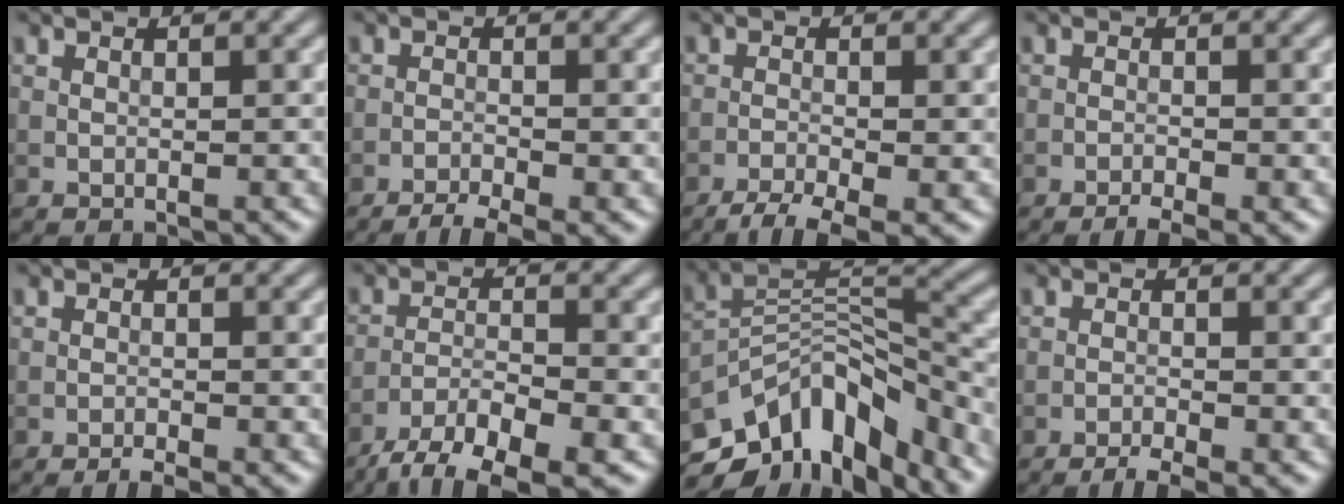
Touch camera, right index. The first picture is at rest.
{"total": 2.8, "force": [-2.1, 0.5, 1.9], "torque": [-0.038, 0.001, -0.040]}
{"total": 3.7, "force": [-2.6, 0.7, 2.5], "torque": [-0.050, -0.005, -0.053]}
{"total": 2.0, "force": [-1.4, 0.4, 1.5], "torque": [-0.028, 0.002, -0.025]}
{"total": 1.7, "force": [-1.1, 0.3, 1.3], "torque": [-0.022, 0.002, -0.019]}
{"total": 7.0, "force": [-5.2, 1.8, 4.3], "torque": [-0.071, -0.003, -0.091]}
{"total": 10.7, "force": [-7.6, 4.9, 5.8], "torque": [-0.096, 0.014, -0.139]}
{"total": 2.5, "force": [-1.7, 0.4, 1.8], "torque": [-0.035, 0.002, -0.032]}